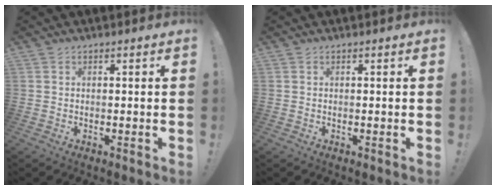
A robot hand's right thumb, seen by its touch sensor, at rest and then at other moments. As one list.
[{"total": 0.0}]